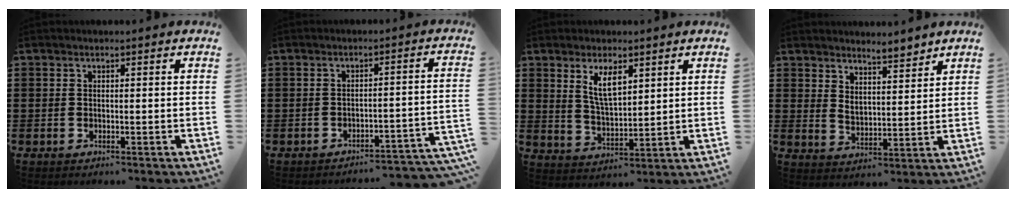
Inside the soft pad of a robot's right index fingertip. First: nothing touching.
{"total": 3.3, "force": [-3.1, -0.3, 1.2], "torque": [-0.025, -0.009, -0.066]}
{"total": 5.6, "force": [2.8, 2.3, 4.3], "torque": [-0.085, 0.001, 0.049]}
{"total": 4.2, "force": [4.1, 1.0, 0.3], "torque": [-0.021, -0.015, 0.078]}